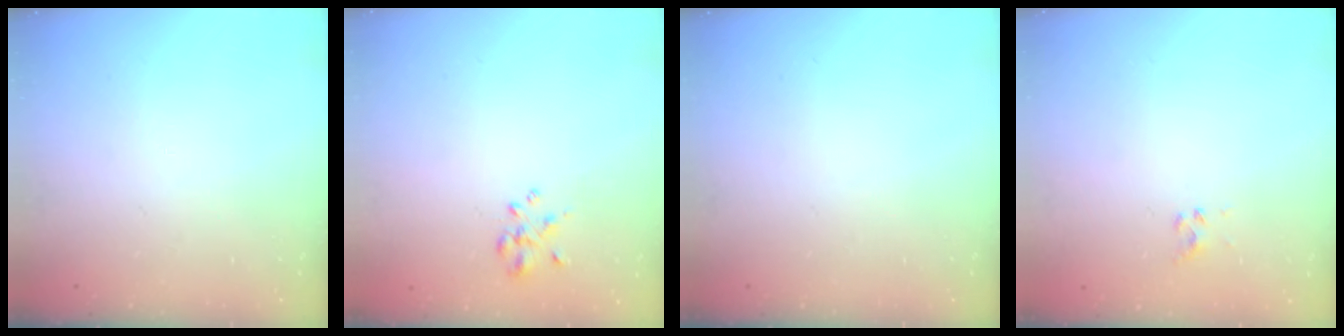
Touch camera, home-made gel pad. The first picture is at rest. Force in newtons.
{"total": 2.4, "press": 2.3, "slide": 0.9}
{"total": 0.0}
{"total": 2.3, "press": 2.1, "slide": 1.0}